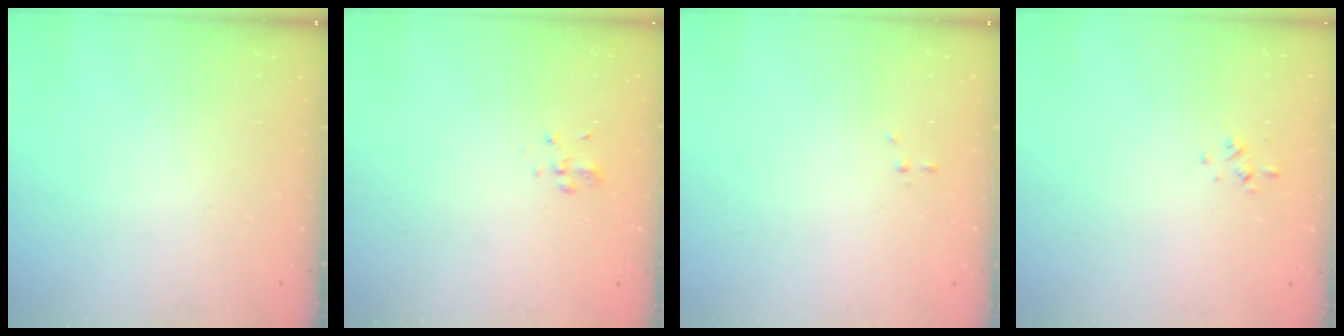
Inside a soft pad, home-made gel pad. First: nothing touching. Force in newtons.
{"total": 1.9, "press": 1.6, "slide": 0.9}
{"total": 0.0}
{"total": 0.6, "press": 0.3, "slide": 0.5}